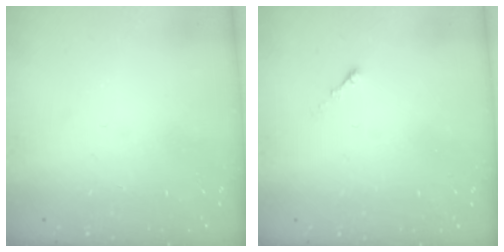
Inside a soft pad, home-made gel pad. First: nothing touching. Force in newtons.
{"total": 0.0}